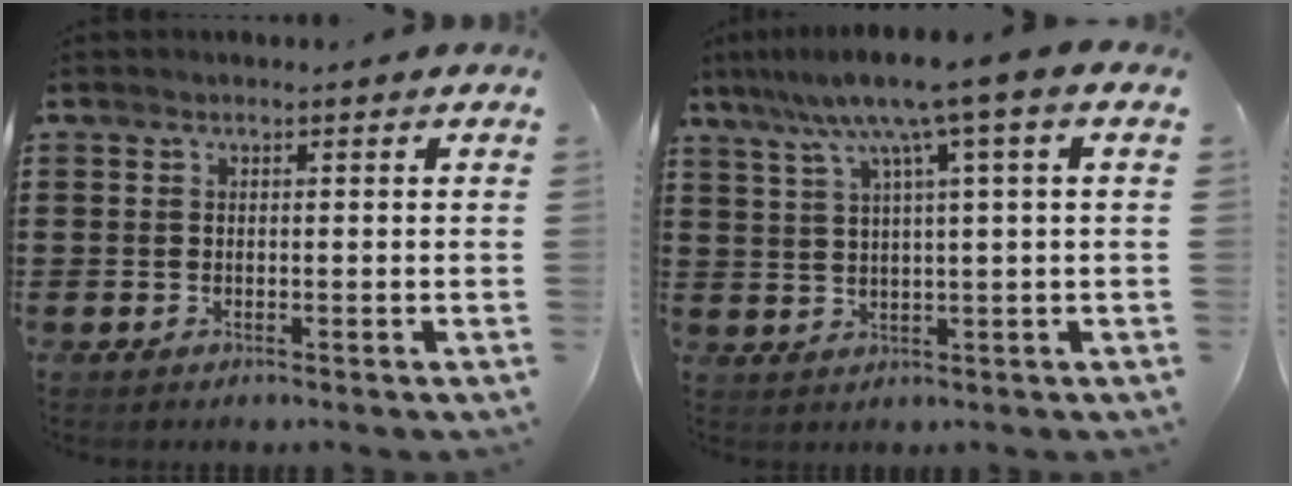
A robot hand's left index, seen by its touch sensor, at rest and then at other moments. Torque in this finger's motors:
{"motor_torque": [1.73, 0.18, 1.05, 0.21]}